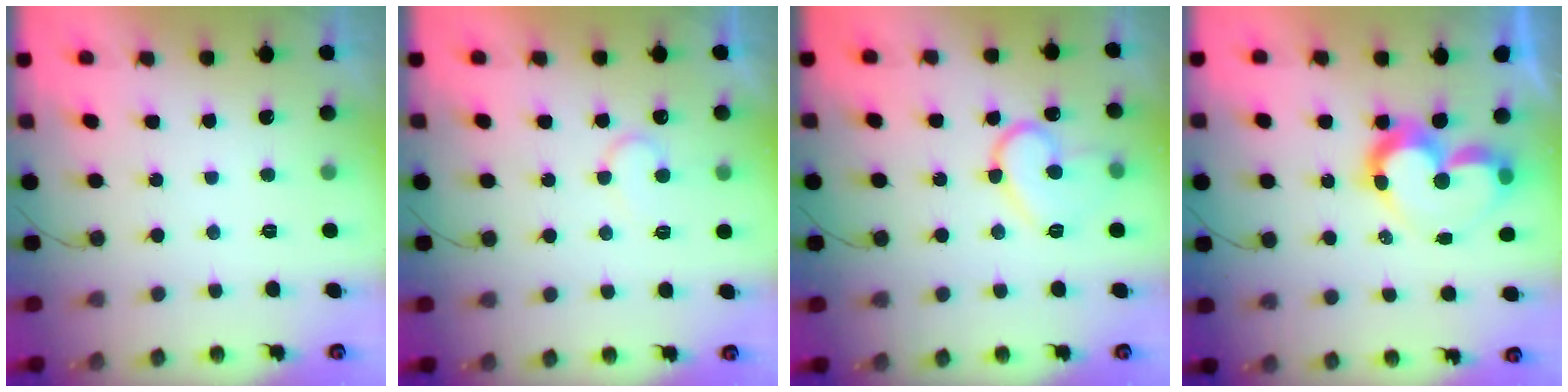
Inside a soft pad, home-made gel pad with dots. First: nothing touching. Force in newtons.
{"total": 6.3, "press": 6.3, "slide": 0.5}
{"total": 13.0, "press": 13.0, "slide": 1.1}
{"total": 11.4, "press": 11.3, "slide": 1.1}